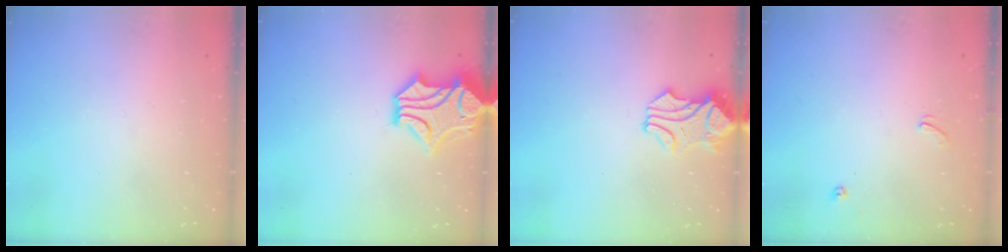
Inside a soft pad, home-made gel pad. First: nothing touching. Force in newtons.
{"total": 5.1, "press": 4.8, "slide": 1.8}
{"total": 0.9, "press": 0.7, "slide": 0.7}
{"total": 1.7, "press": 1.7, "slide": 0.5}